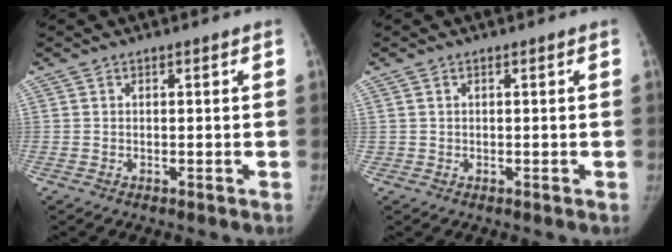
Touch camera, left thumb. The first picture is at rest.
{"total": 0.5, "force": [0.0, 0.5, 0.0], "torque": [0.006, 0.004, -0.002]}